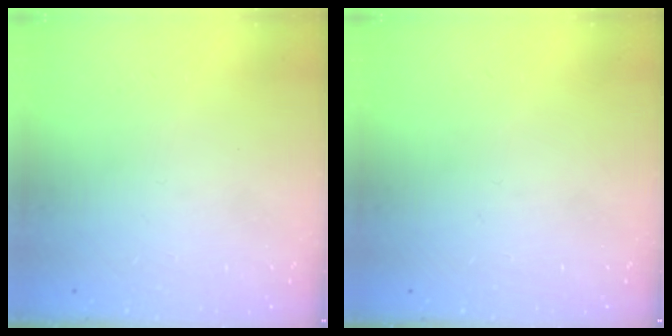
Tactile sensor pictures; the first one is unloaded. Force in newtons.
{"total": 0.0}